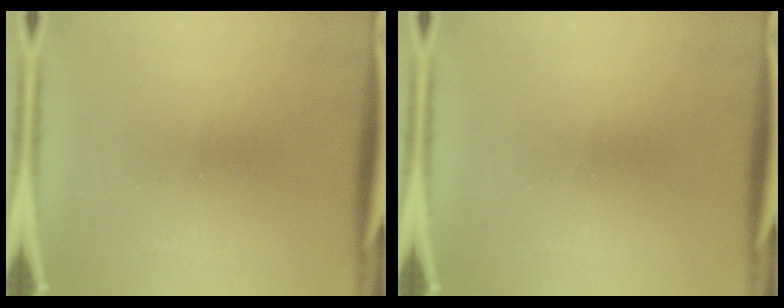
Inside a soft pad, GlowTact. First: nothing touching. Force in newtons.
{"total": 0.0}